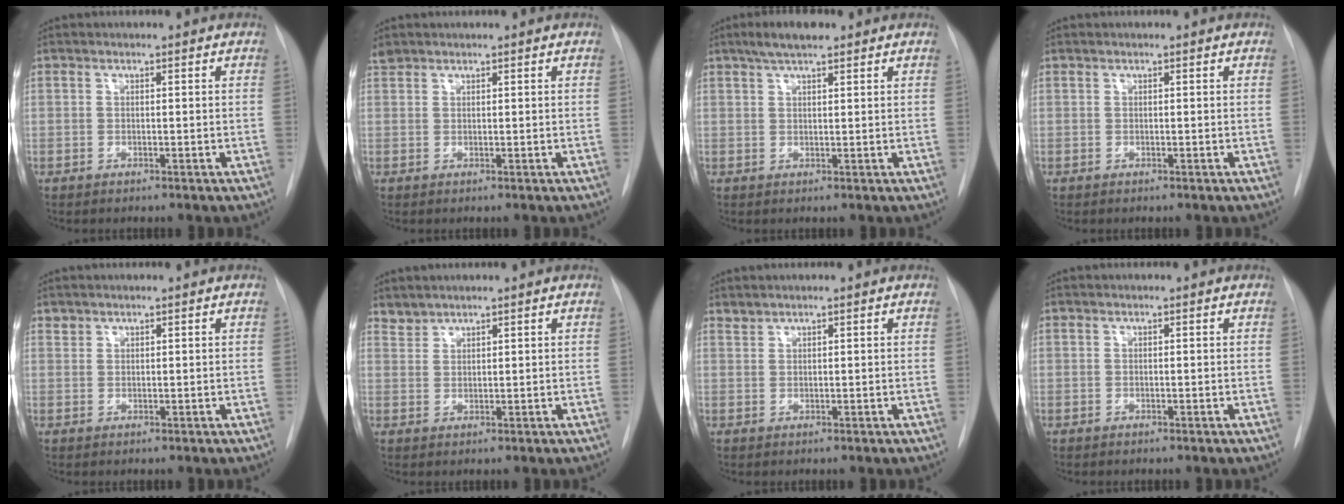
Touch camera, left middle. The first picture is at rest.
{"total": 1.2, "force": [1.2, 0.4, -0.1], "torque": [-0.006, 0.011, 0.026]}
{"total": 4.6, "force": [3.3, 1.1, 3.0], "torque": [-0.059, 0.012, 0.055]}
{"total": 0.0}
{"total": 0.8, "force": [0.7, 0.4, -0.1], "torque": [0.004, 0.003, 0.012]}
{"total": 1.8, "force": [1.8, 0.4, -0.3], "torque": [0.006, 0.006, 0.036]}
{"total": 0.9, "force": [0.9, 0.1, -0.1], "torque": [-0.001, 0.003, 0.020]}
{"total": 0.0}